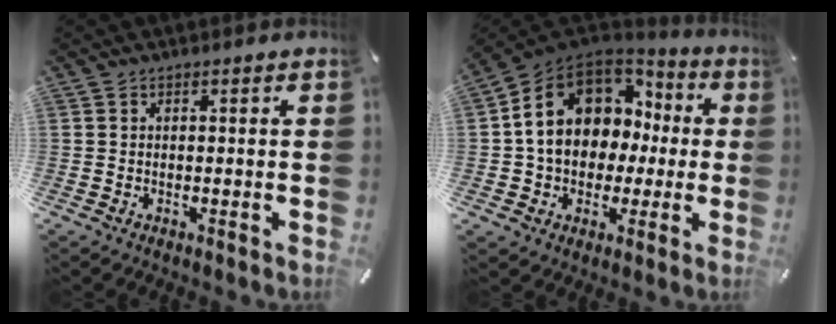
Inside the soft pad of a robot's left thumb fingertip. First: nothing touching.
{"total": 14.1, "force": [2.0, 11.7, 7.6], "torque": [-0.160, -0.006, 0.040]}